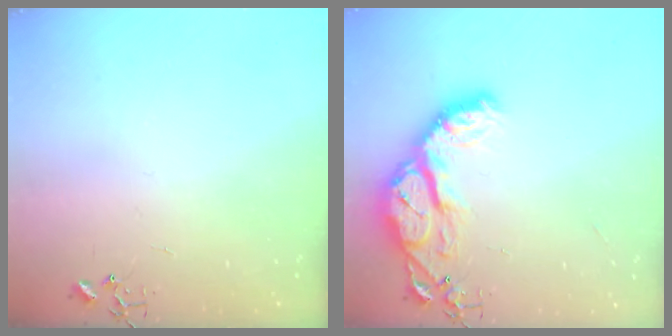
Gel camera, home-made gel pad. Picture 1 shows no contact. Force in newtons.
{"total": 14.9, "press": 14.8, "slide": 1.5}